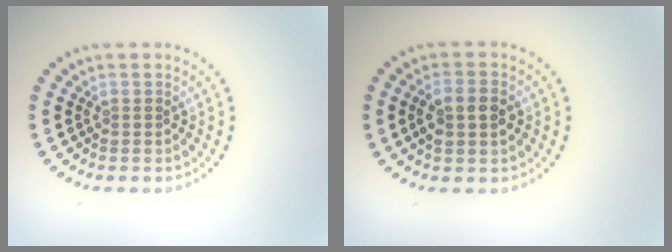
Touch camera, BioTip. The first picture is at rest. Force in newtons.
{"total": 2.8, "press": 2.8, "slide": 0.4}